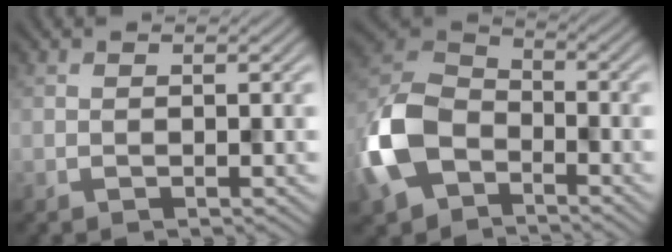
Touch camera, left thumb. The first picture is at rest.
{"total": 12.4, "force": [-5.3, 8.2, 7.6], "torque": [-0.198, -0.012, -0.125]}